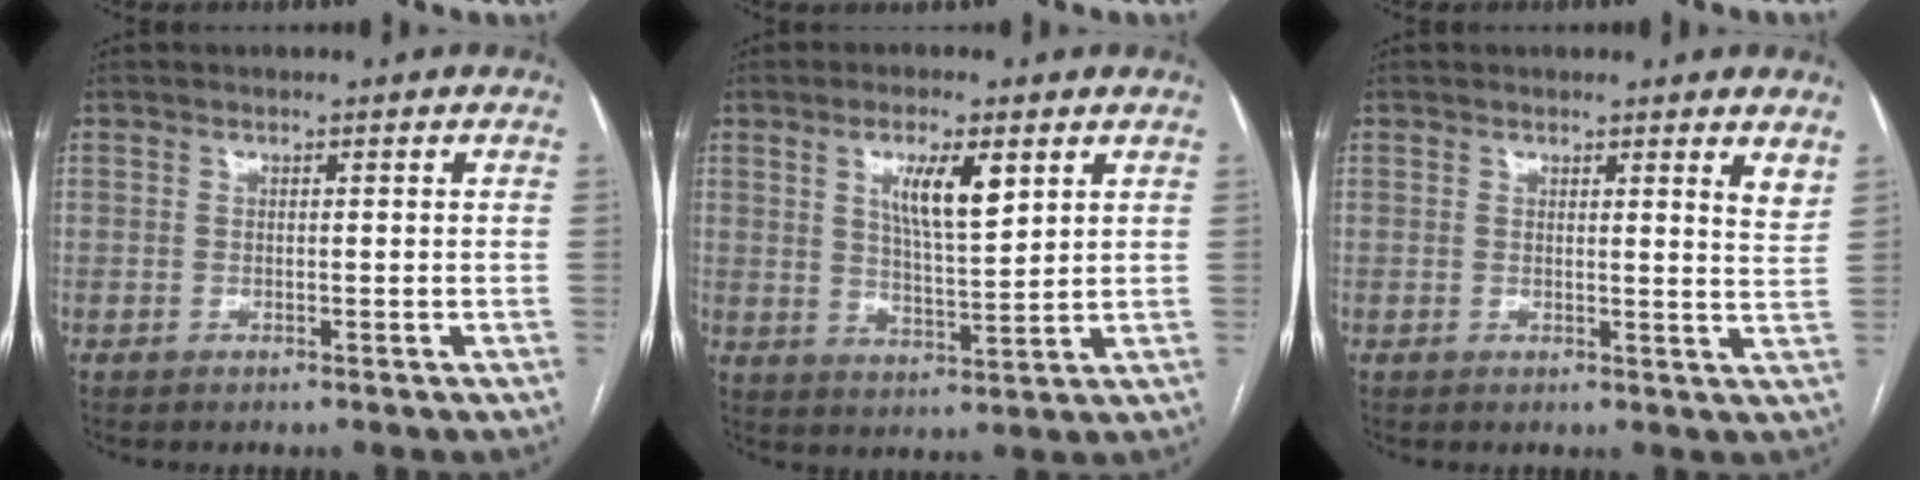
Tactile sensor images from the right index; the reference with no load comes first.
{"total": 7.4, "force": [3.3, 1.6, 6.5], "torque": [-0.117, -0.003, 0.059]}
{"total": 3.3, "force": [2.9, -0.1, 1.7], "torque": [-0.027, -0.024, 0.019]}